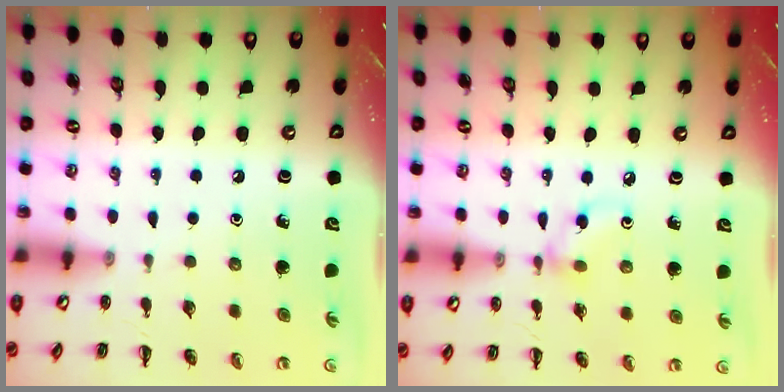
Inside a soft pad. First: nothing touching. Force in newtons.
{"total": 4.6, "press": 4.5, "slide": 0.5}